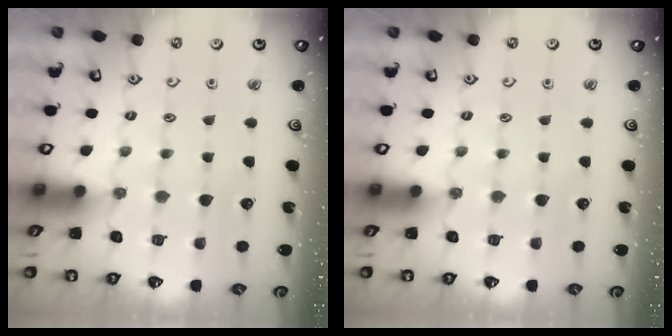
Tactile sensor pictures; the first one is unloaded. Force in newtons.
{"total": 0.0}